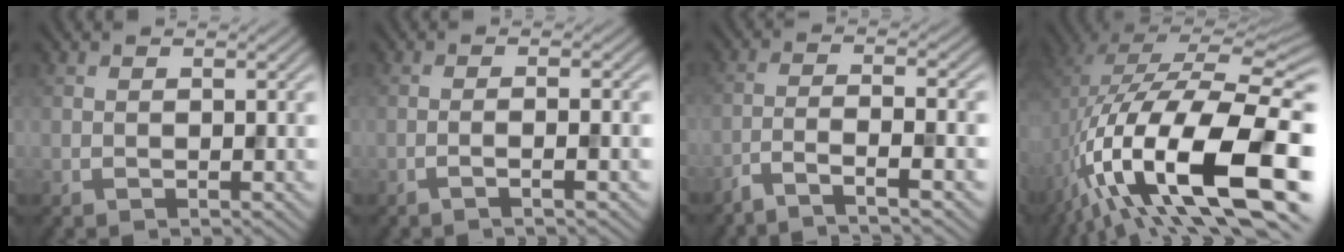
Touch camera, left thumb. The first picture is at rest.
{"total": 2.7, "force": [-1.2, 0.2, 2.3], "torque": [-0.033, 0.009, -0.030]}
{"total": 5.5, "force": [-4.2, 0.5, 3.6], "torque": [-0.058, 0.008, -0.092]}
{"total": 19.1, "force": [-6.7, 7.2, 16.4], "torque": [-0.288, -0.009, -0.118]}